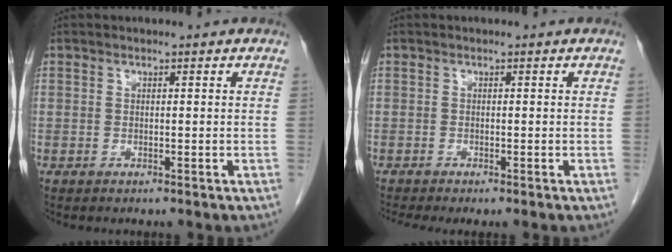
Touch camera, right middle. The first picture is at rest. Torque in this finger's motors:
{"motor_torque": [0.95, -0.76, 0.11, 0.07]}